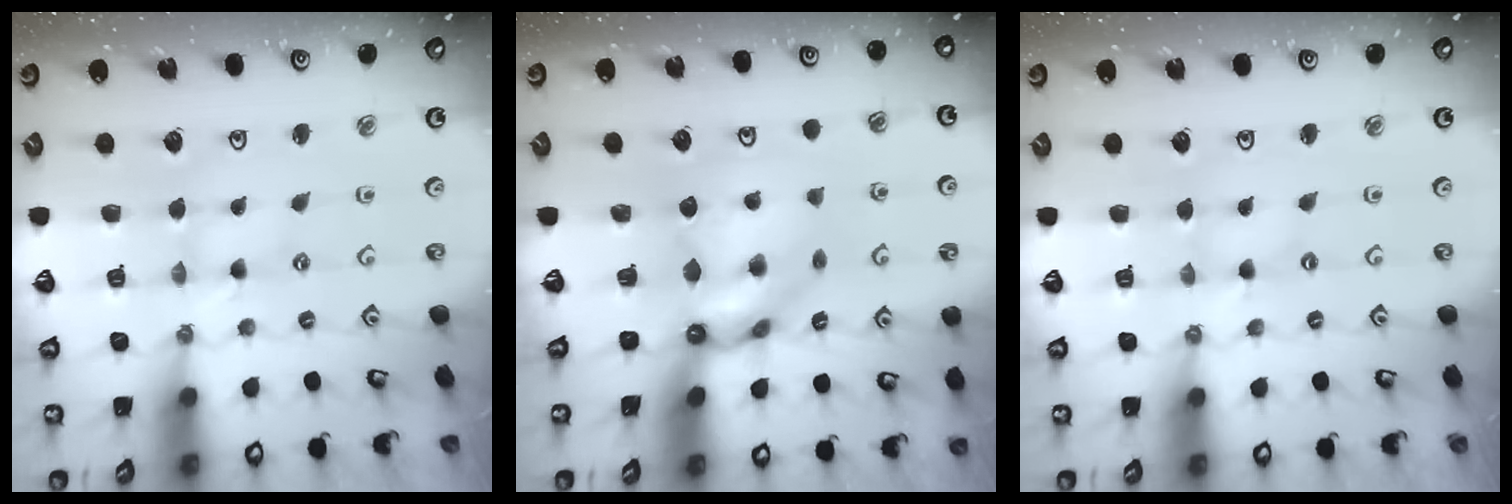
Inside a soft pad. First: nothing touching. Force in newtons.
{"total": 9.7, "press": 9.6, "slide": 1.0}
{"total": 0.0}